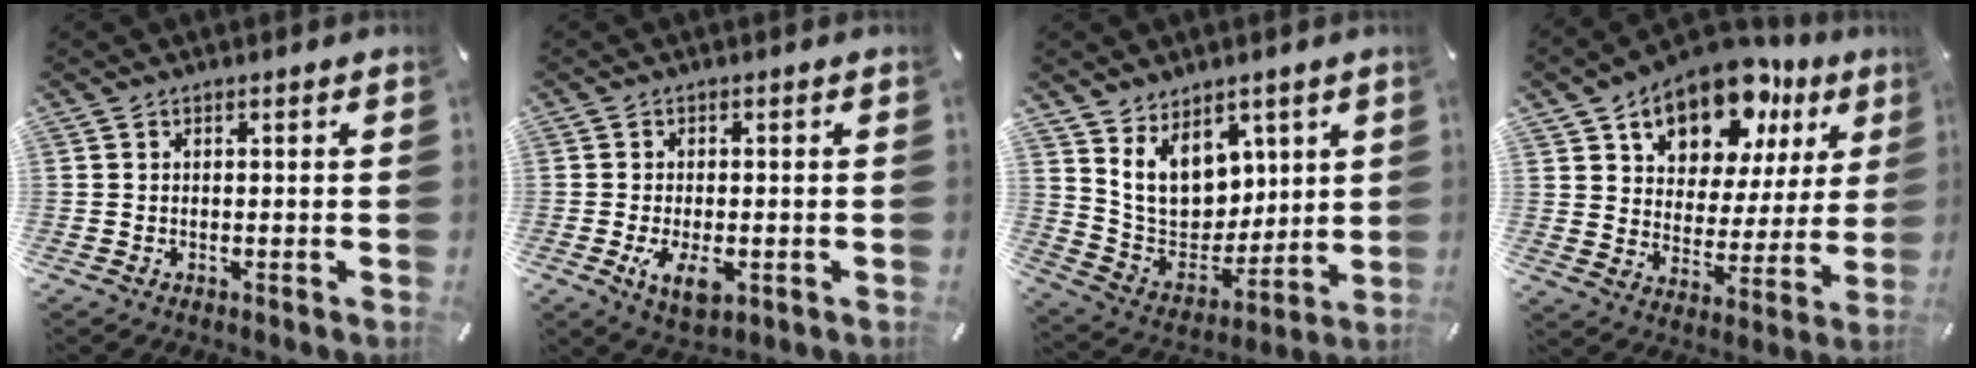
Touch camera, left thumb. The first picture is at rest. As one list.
[{"total": 5.7, "force": [-1.5, 3.0, 4.5], "torque": [-0.098, -0.008, -0.032]}, {"total": 13.4, "force": [6.6, 10.3, 5.5], "torque": [-0.117, -0.045, 0.135]}, {"total": 15.6, "force": [11.2, 8.6, 6.6], "torque": [-0.112, -0.076, 0.195]}]